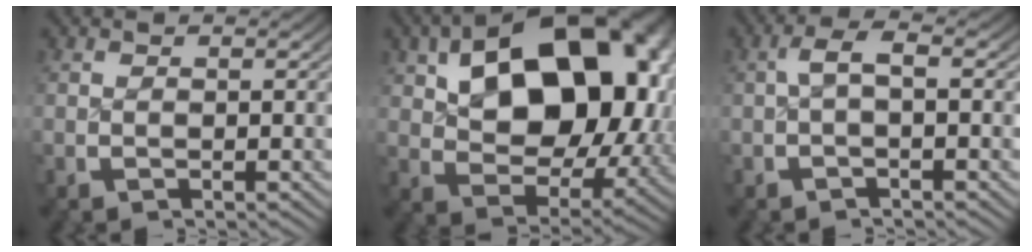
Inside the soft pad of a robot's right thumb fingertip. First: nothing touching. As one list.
[{"total": 17.0, "force": [2.8, 10.6, 13.0], "torque": [-0.200, -0.027, 0.060]}, {"total": 2.4, "force": [0.2, 1.1, 2.1], "torque": [-0.030, 0.012, -0.004]}]